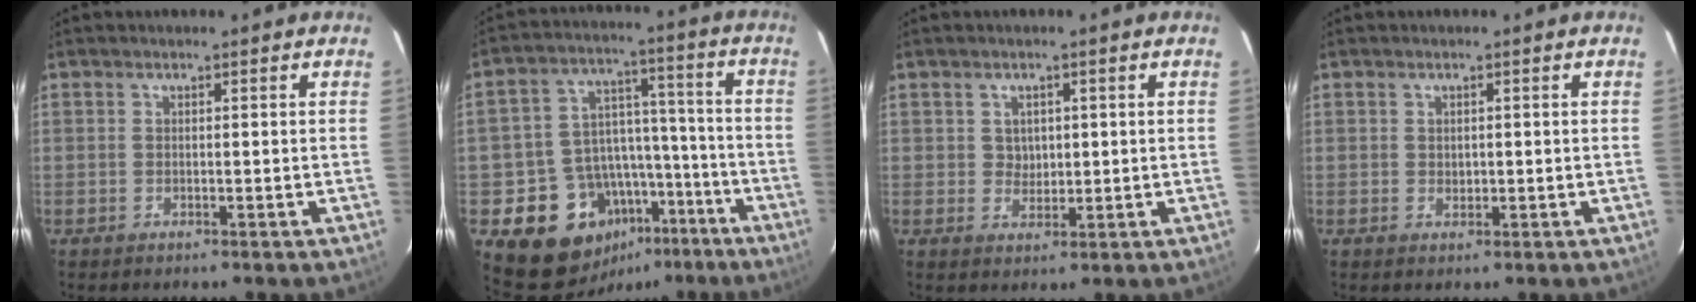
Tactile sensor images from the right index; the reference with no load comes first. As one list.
[{"total": 16.5, "force": [-9.5, 12.5, 5.1], "torque": [-0.113, 0.061, -0.118]}, {"total": 2.7, "force": [0.7, 2.5, 0.7], "torque": [-0.007, 0.005, 0.014]}, {"total": 1.0, "force": [0.2, 1.0, 0.3], "torque": [0.000, 0.001, 0.006]}]